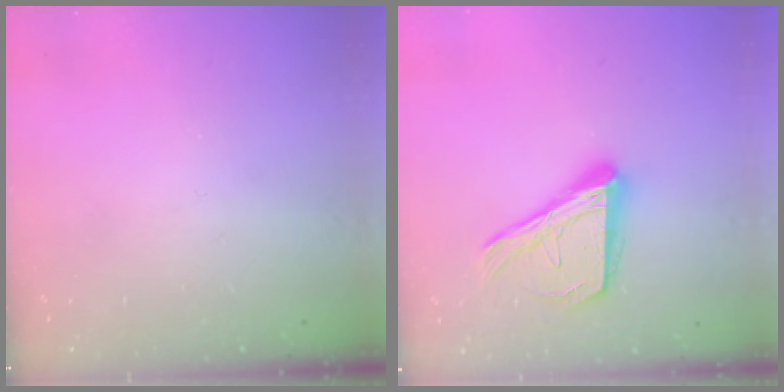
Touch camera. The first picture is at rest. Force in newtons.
{"total": 17.8, "press": 17.7, "slide": 1.9}